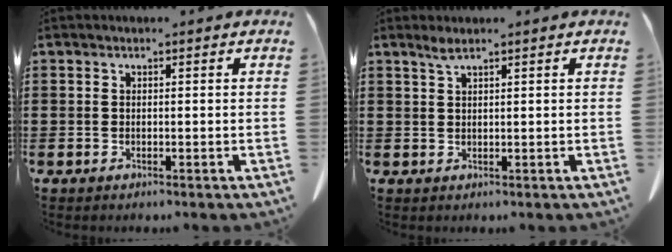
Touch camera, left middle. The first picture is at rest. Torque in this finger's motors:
{"motor_torque": [0.29, -0.05, 0.01, 0.02]}